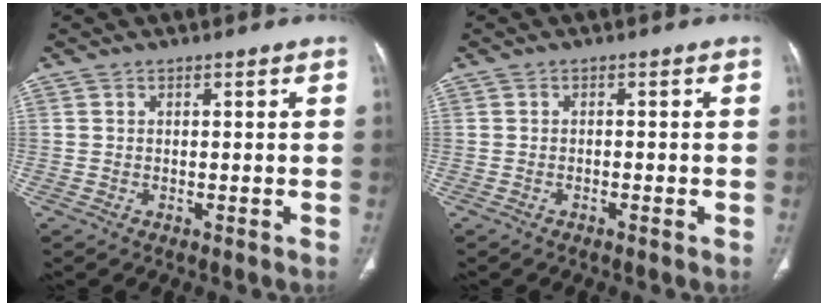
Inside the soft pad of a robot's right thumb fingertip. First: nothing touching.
{"total": 0.8, "force": [-0.4, 0.1, 0.6], "torque": [-0.013, 0.005, -0.005]}